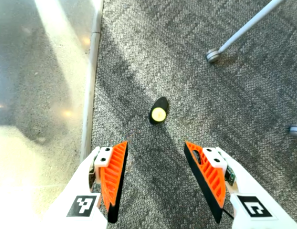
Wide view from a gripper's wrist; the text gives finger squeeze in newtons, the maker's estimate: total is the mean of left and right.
{"total": 0.0}